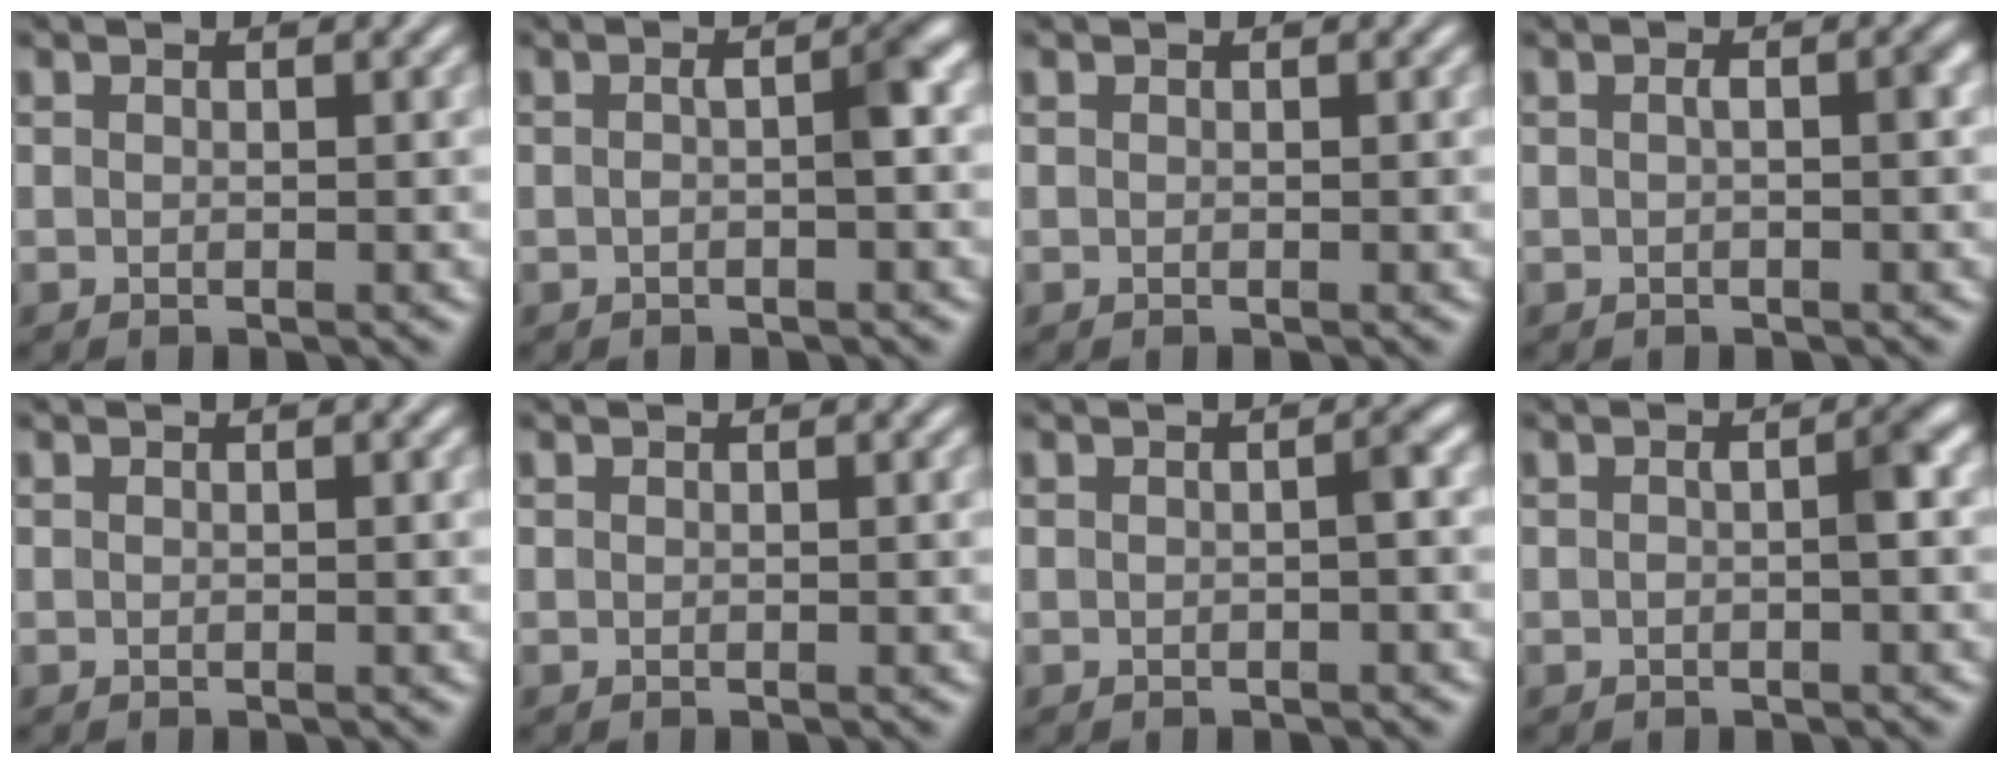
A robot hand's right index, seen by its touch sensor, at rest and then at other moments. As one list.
[{"total": 2.2, "force": [-0.5, 0.3, 2.2], "torque": [-0.029, 0.003, -0.008]}, {"total": 0.0}, {"total": 1.0, "force": [-0.3, 0.1, 1.0], "torque": [-0.012, 0.003, -0.005]}, {"total": 0.0}, {"total": 0.0}, {"total": 1.0, "force": [-0.3, 0.1, 1.0], "torque": [-0.011, 0.006, -0.007]}, {"total": 1.7, "force": [-0.3, 0.2, 1.6], "torque": [-0.022, 0.003, -0.005]}]